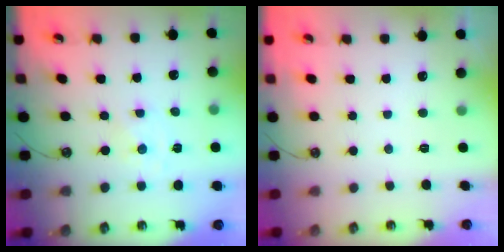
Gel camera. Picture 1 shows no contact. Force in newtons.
{"total": 0.0}